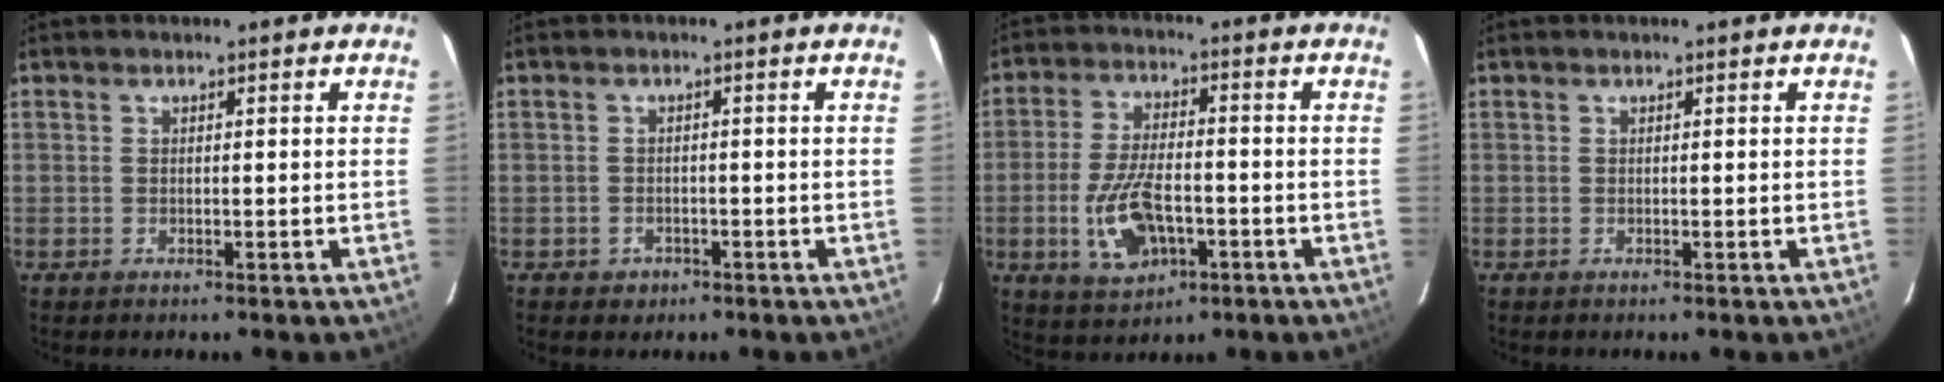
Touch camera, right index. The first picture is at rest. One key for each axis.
{"total": 2.6, "fx": -1.3, "fy": 2.2, "fz": 0.5, "tx": -0.016, "ty": 0.003, "tz": -0.015}
{"total": 11.1, "fx": -3.6, "fy": 5.5, "fz": 9.0, "tx": -0.190, "ty": -0.005, "tz": -0.057}
{"total": 0.0}